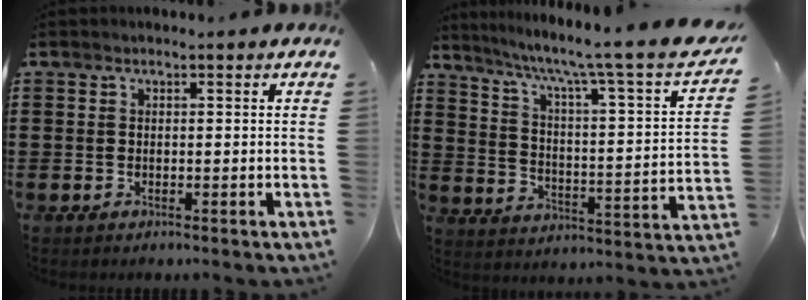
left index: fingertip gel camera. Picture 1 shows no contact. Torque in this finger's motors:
{"motor_torque": [2.14, 0.00, 0.49, 0.21]}